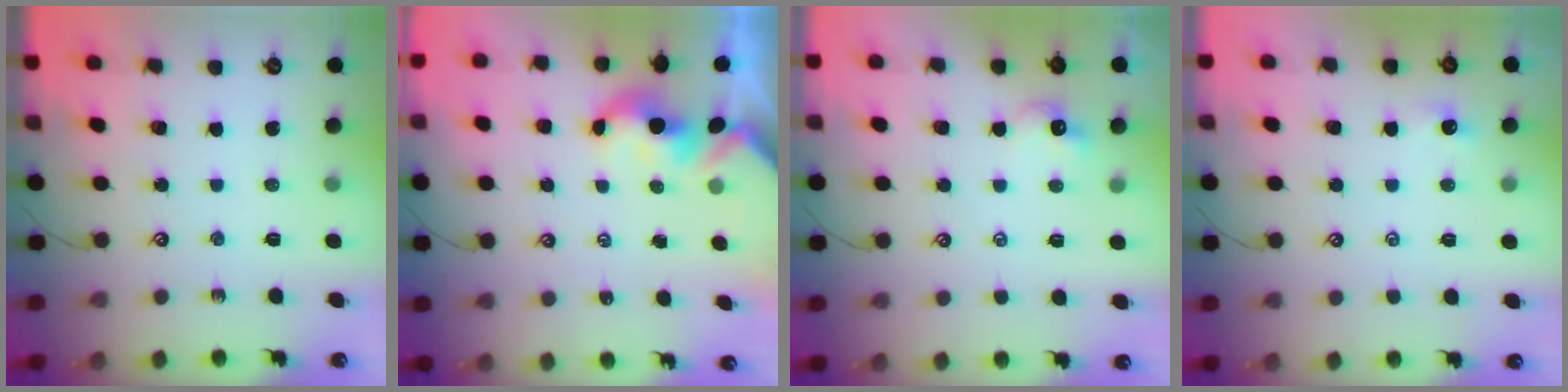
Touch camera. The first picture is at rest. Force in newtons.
{"total": 1.7, "press": 1.6, "slide": 0.2}
{"total": 0.6, "press": 0.3, "slide": 0.5}
{"total": 0.5, "press": 0.4, "slide": 0.3}